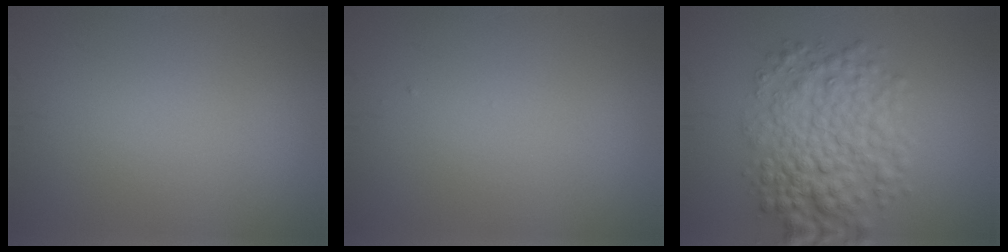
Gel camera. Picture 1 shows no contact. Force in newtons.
{"total": 0.0}
{"total": 7.0, "press": 7.0, "slide": 0.1}